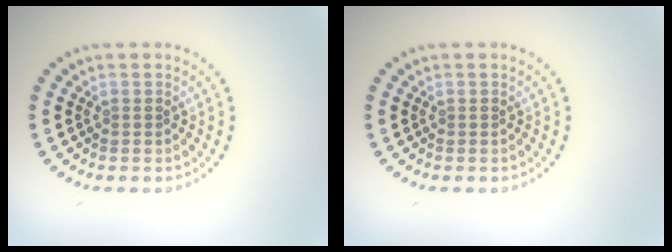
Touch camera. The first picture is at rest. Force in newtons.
{"total": 0.0}